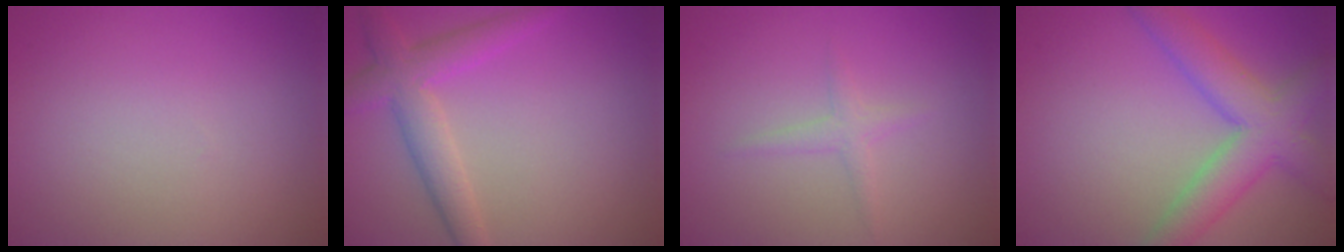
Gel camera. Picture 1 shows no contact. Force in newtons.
{"total": 3.4, "press": 3.4, "slide": 0.1}
{"total": 1.3, "press": 1.3, "slide": 0.0}
{"total": 6.2, "press": 6.2, "slide": 0.4}